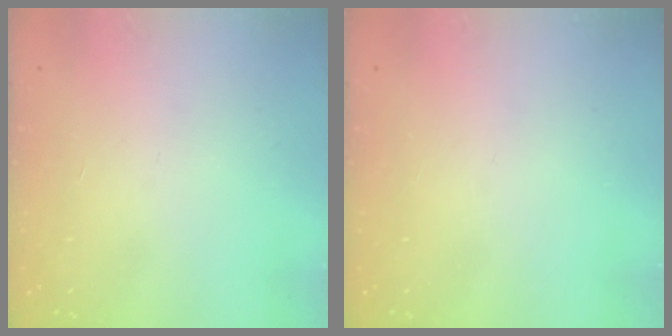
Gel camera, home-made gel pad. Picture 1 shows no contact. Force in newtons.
{"total": 0.0}